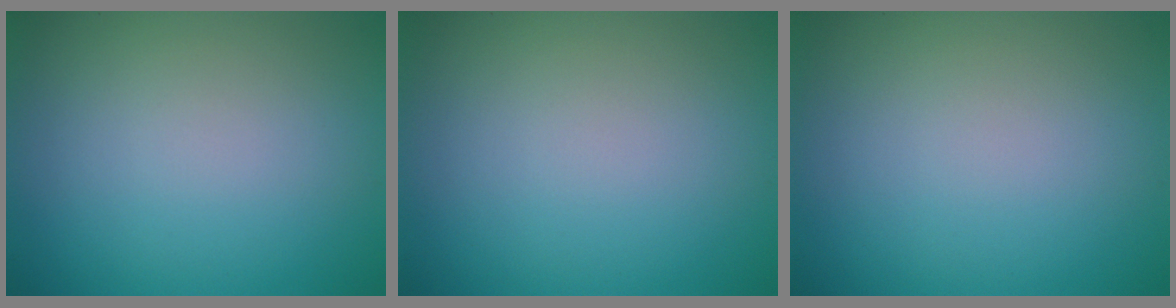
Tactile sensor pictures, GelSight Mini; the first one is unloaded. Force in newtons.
{"total": 0.0}
{"total": 0.0}